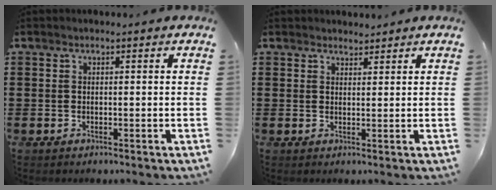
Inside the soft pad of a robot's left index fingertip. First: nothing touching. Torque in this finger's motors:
{"motor_torque": [0.59, -0.57, 0.00, -0.02]}